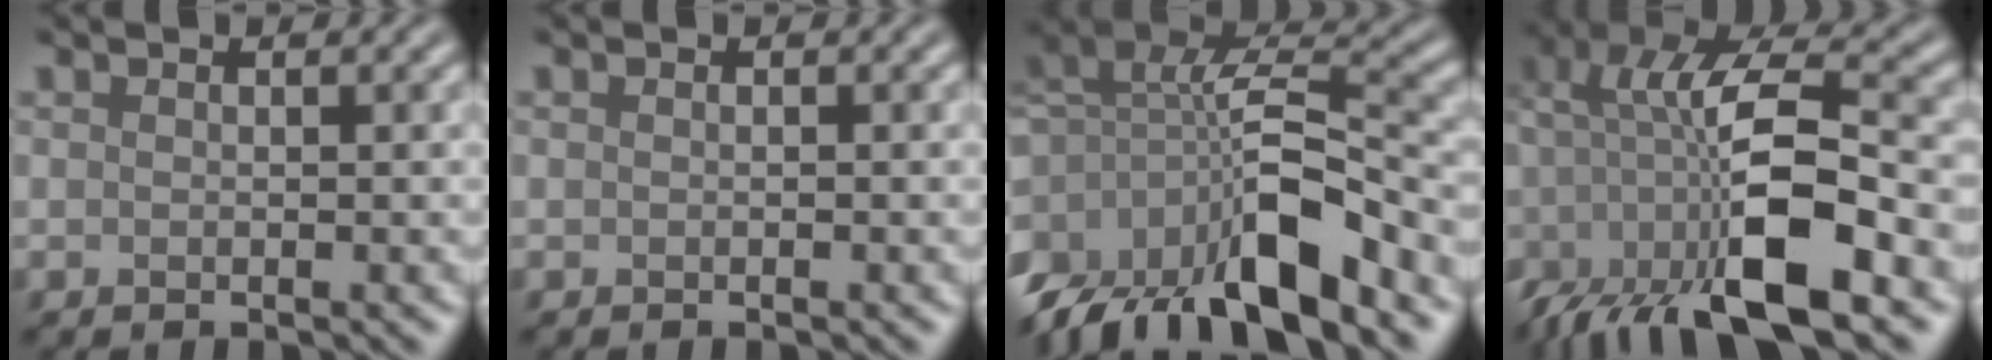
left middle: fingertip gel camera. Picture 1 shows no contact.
{"total": 0.0}
{"total": 11.8, "force": [-5.5, 4.7, 9.3], "torque": [-0.164, 0.006, -0.109]}
{"total": 12.5, "force": [-5.3, 4.7, 10.2], "torque": [-0.186, 0.000, -0.101]}